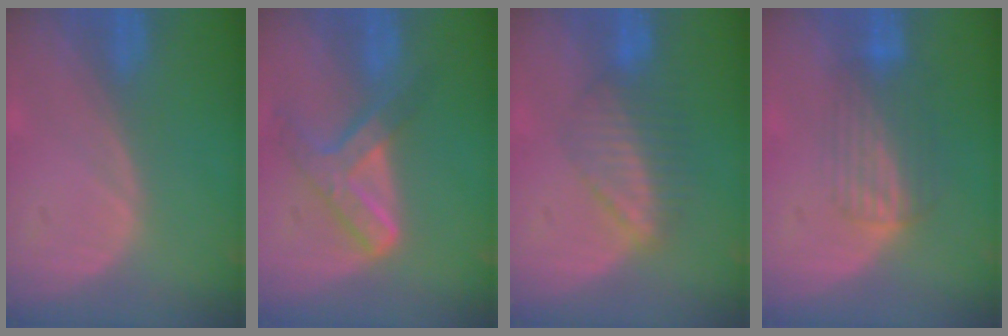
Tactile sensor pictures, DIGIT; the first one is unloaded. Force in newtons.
{"total": 7.2, "press": 6.1, "slide": 3.8}
{"total": 6.6, "press": 5.9, "slide": 2.8}
{"total": 6.8, "press": 5.7, "slide": 3.7}